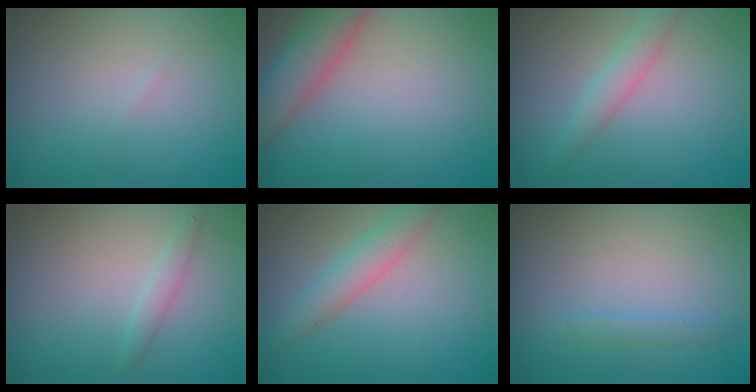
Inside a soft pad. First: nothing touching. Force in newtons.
{"total": 5.5, "press": 5.5, "slide": 0.4}
{"total": 1.6, "press": 1.6, "slide": 0.1}
{"total": 1.2, "press": 1.2, "slide": 0.0}
{"total": 2.8, "press": 2.8, "slide": 0.1}
{"total": 0.9, "press": 0.9, "slide": 0.1}